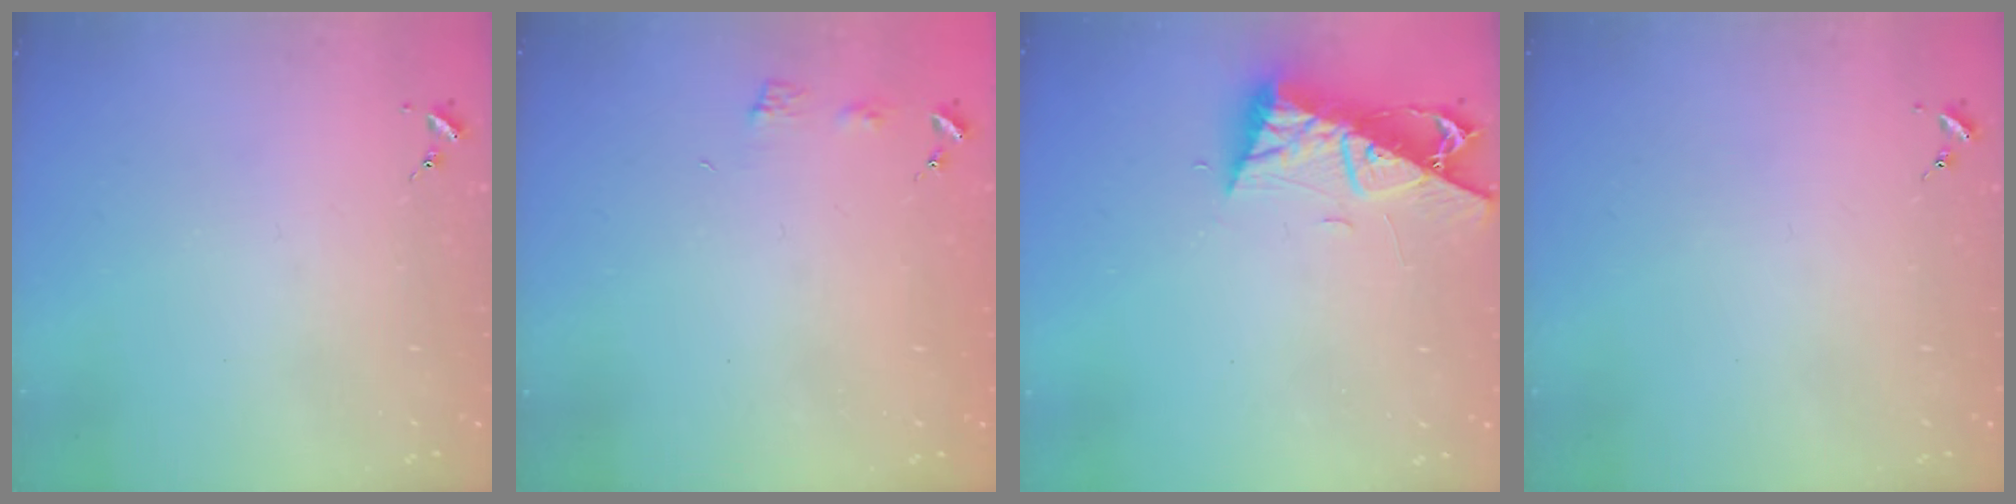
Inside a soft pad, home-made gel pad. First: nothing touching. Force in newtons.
{"total": 3.9, "press": 3.9, "slide": 0.4}
{"total": 9.4, "press": 9.3, "slide": 1.3}
{"total": 0.0}